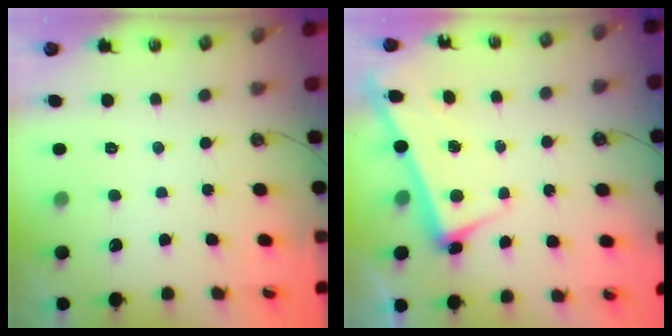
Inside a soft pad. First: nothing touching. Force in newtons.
{"total": 2.5, "press": 2.4, "slide": 0.8}